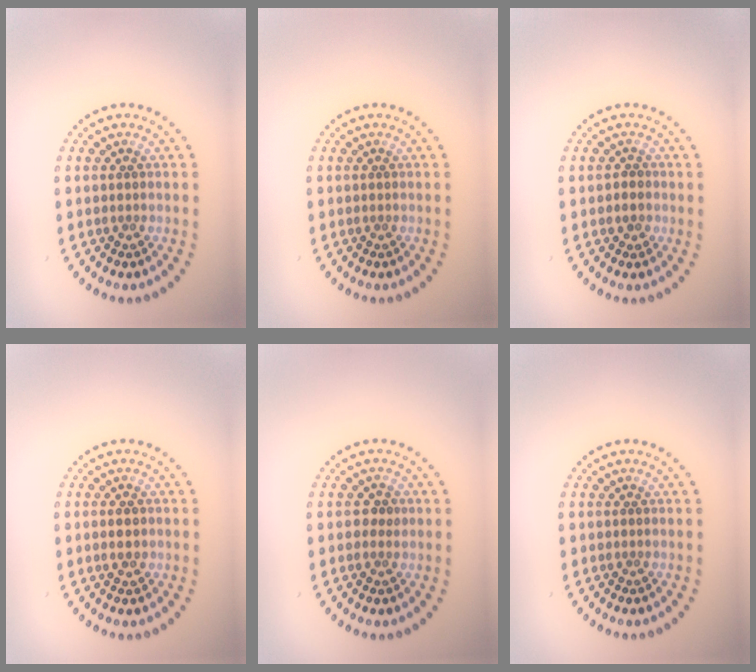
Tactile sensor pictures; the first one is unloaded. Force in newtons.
{"total": 0.0}
{"total": 1.1, "press": 0.9, "slide": 0.7}
{"total": 1.9, "press": 1.9, "slide": 0.2}
{"total": 1.3, "press": 1.2, "slide": 0.3}
{"total": 0.0}